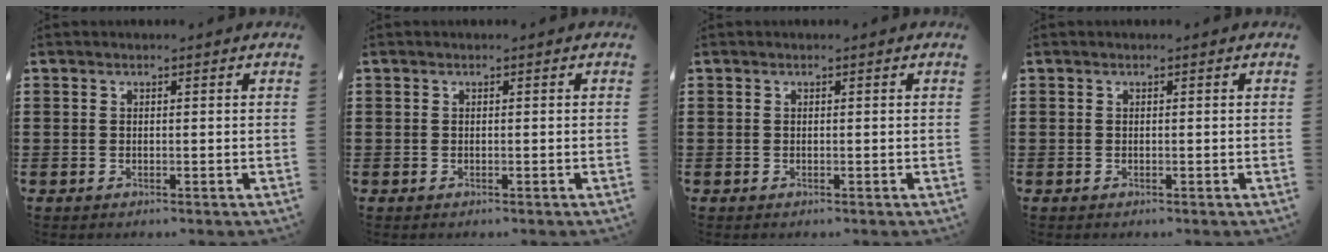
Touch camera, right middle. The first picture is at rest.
{"total": 0.0}
{"total": 0.0}
{"total": 0.0}